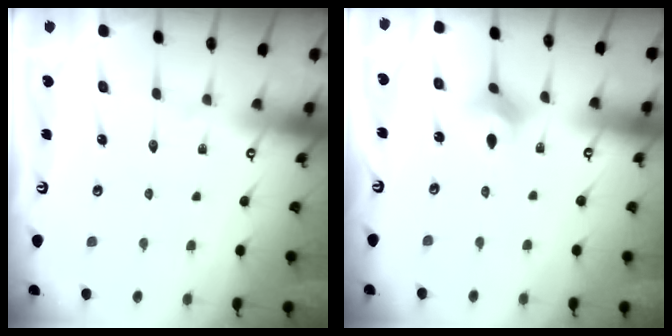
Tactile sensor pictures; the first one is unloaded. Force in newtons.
{"total": 2.9, "press": 2.9, "slide": 0.4}